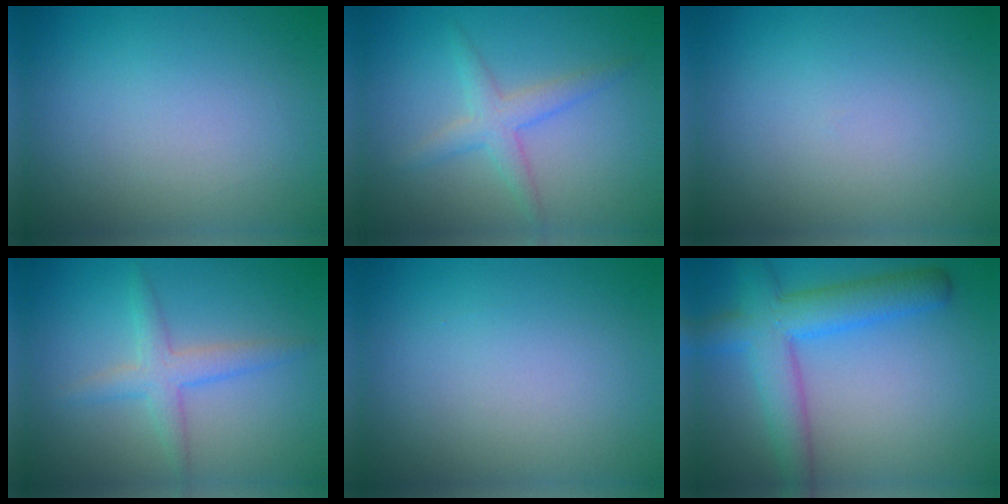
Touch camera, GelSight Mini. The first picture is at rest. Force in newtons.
{"total": 2.5, "press": 2.5, "slide": 0.0}
{"total": 0.0}
{"total": 2.7, "press": 2.7, "slide": 0.1}
{"total": 0.0}
{"total": 5.9, "press": 5.9, "slide": 0.2}